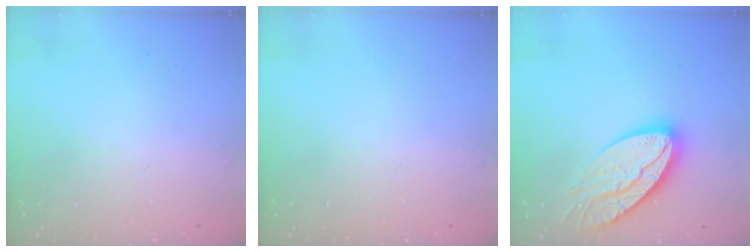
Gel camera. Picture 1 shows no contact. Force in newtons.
{"total": 0.0}
{"total": 16.9, "press": 16.9, "slide": 1.0}